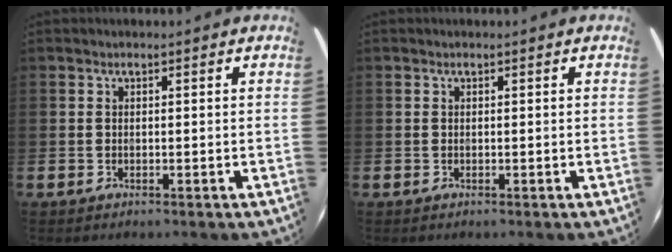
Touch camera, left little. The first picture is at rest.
{"total": 0.0}